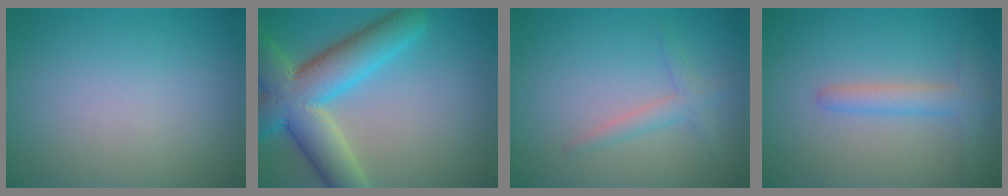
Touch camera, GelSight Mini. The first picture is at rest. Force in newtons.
{"total": 9.8, "press": 9.7, "slide": 0.8}
{"total": 1.6, "press": 1.6, "slide": 0.0}
{"total": 2.6, "press": 2.6, "slide": 0.2}